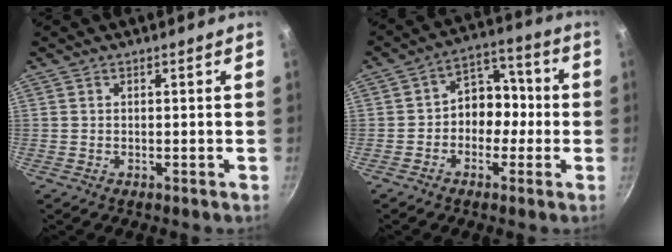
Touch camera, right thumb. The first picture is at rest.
{"total": 9.2, "force": [-1.1, 6.9, 6.0], "torque": [-0.045, 0.040, -0.032]}